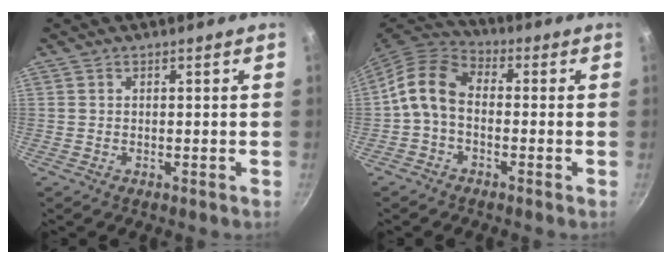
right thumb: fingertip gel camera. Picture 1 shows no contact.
{"total": 8.8, "force": [-1.3, 6.2, 6.2], "torque": [-0.110, 0.037, -0.043]}